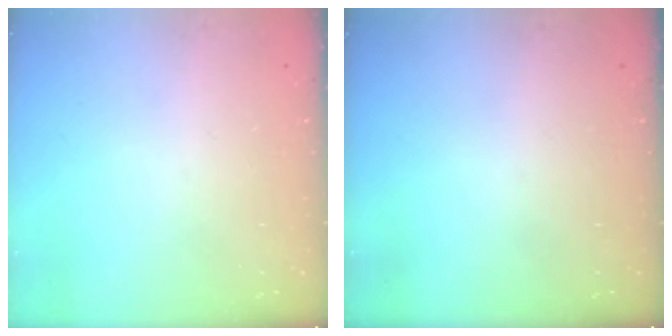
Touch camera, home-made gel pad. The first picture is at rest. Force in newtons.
{"total": 0.0}